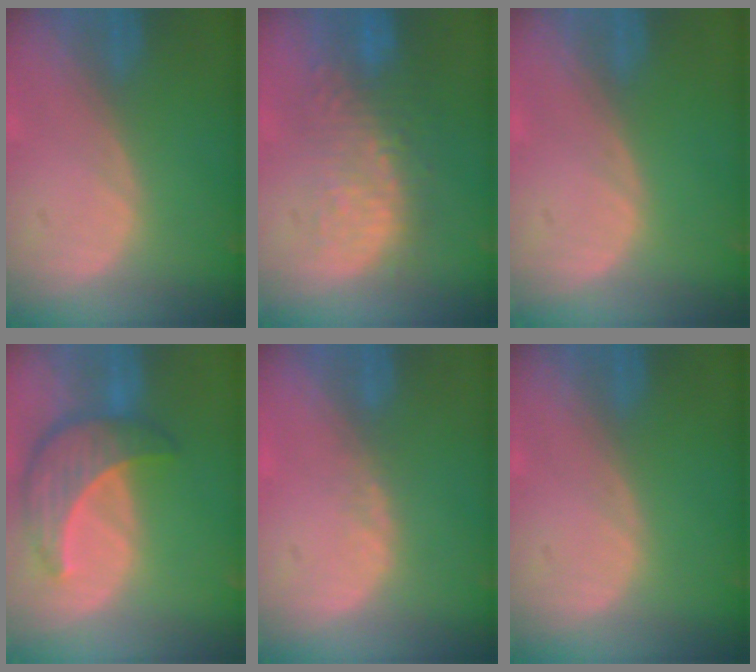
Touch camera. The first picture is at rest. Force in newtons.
{"total": 10.3, "press": 9.1, "slide": 4.9}
{"total": 0.0}
{"total": 8.7, "press": 7.9, "slide": 3.7}
{"total": 1.3, "press": 1.1, "slide": 0.7}
{"total": 0.0}